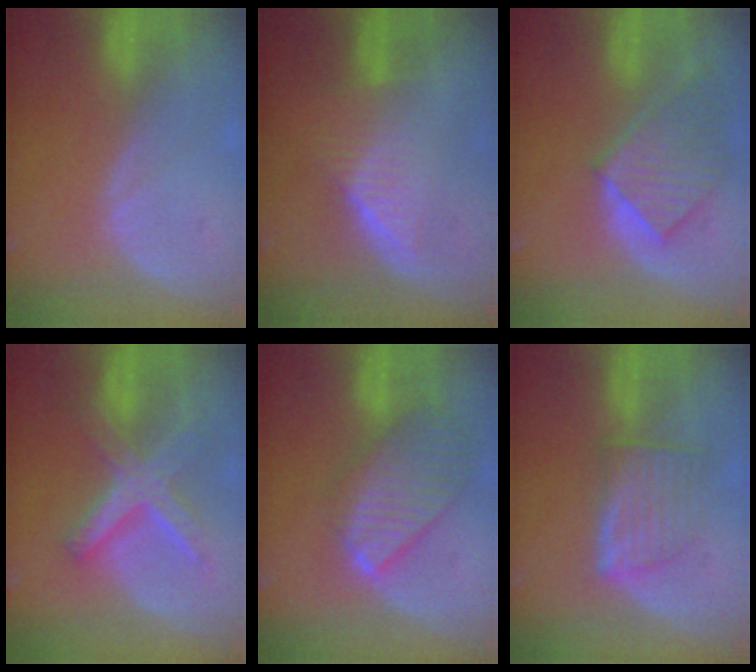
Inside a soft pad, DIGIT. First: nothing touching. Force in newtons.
{"total": 6.5, "press": 5.8, "slide": 2.8}
{"total": 8.3, "press": 7.6, "slide": 3.4}
{"total": 8.2, "press": 8.2, "slide": 0.7}
{"total": 9.7, "press": 8.4, "slide": 4.9}
{"total": 6.4, "press": 5.9, "slide": 2.3}